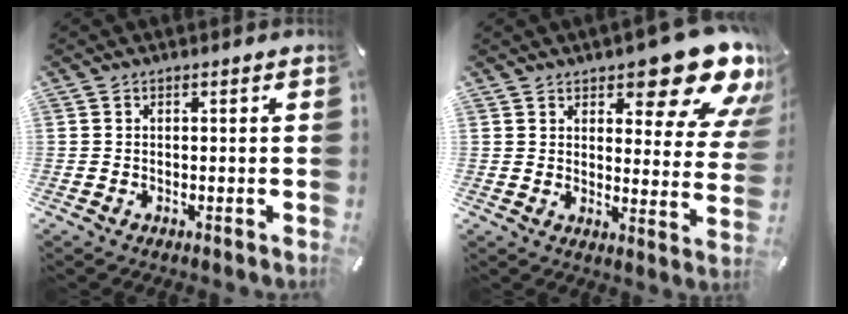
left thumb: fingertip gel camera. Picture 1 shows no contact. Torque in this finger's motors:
{"motor_torque": [3.31, 1.70, 1.60, -1.17, 0.10]}